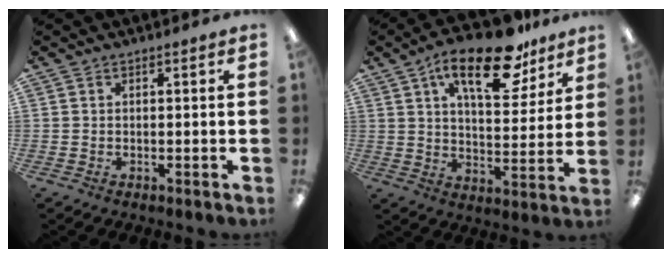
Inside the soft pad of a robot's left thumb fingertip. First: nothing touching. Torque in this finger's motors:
{"motor_torque": [0.44, 0.42, 1.79, -0.98, 0.28]}